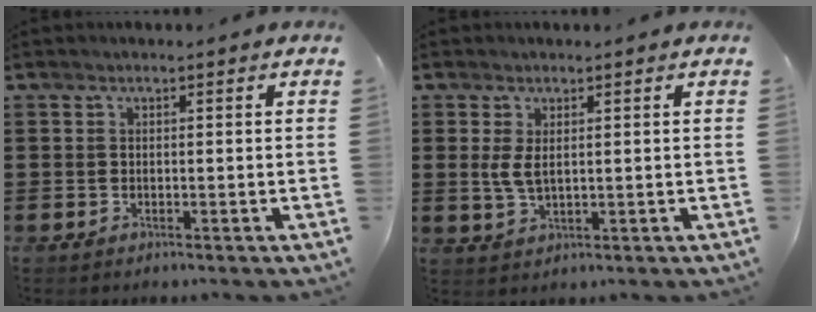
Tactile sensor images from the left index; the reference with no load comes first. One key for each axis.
{"total": 3.2, "fx": 0.6, "fy": 1.3, "fz": 2.8, "tx": -0.073, "ty": 0.000, "tz": 0.006}